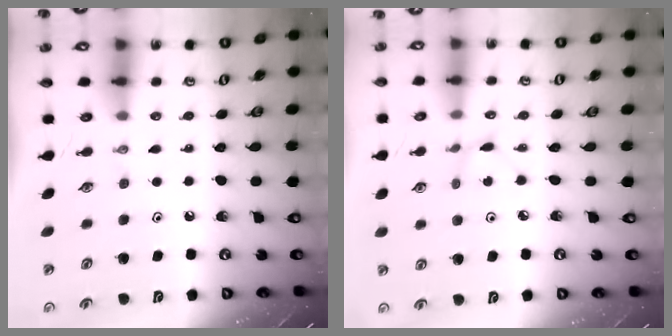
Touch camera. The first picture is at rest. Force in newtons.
{"total": 1.1, "press": 1.1, "slide": 0.1}